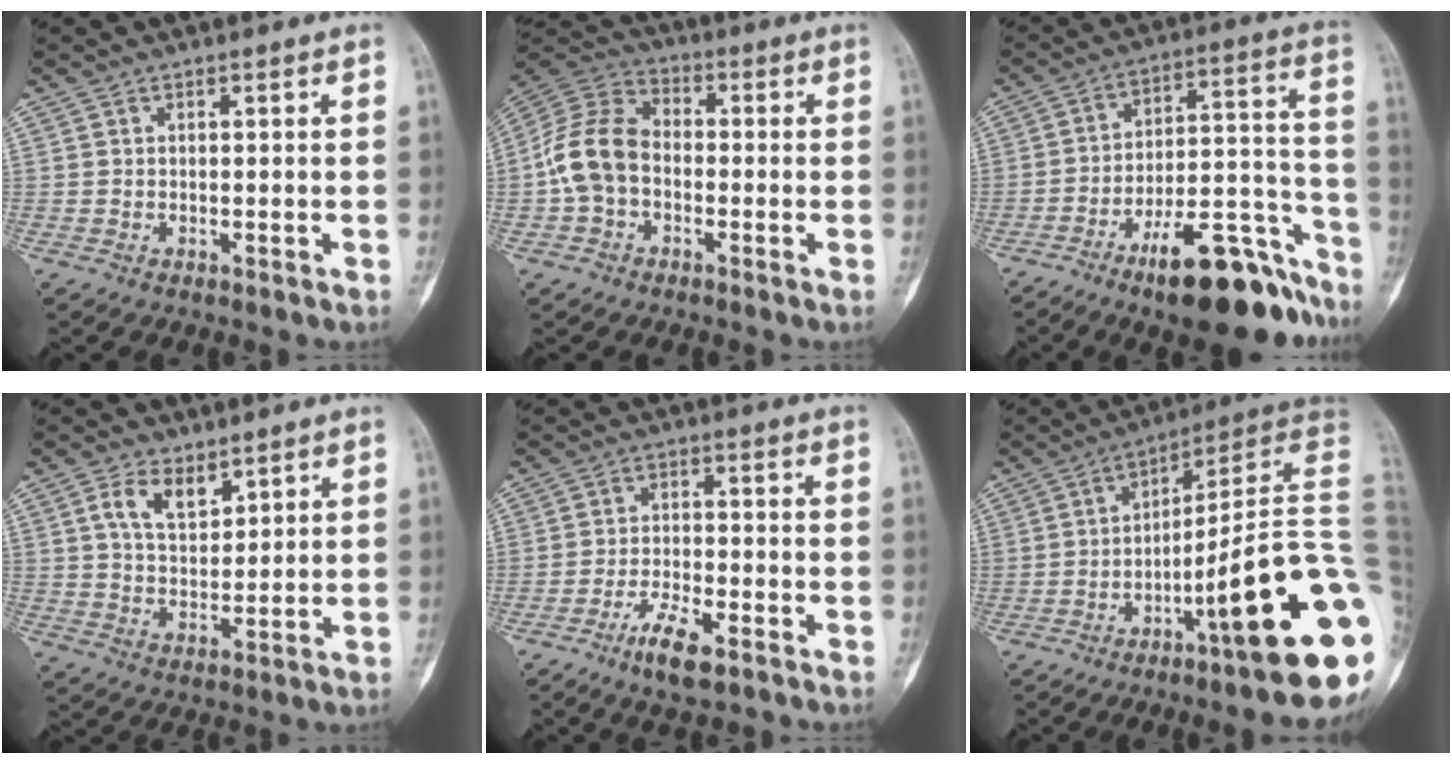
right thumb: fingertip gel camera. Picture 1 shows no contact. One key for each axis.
{"total": 11.1, "fx": -1.8, "fy": 8.2, "fz": 7.4, "tx": -0.141, "ty": 0.036, "tz": -0.048}
{"total": 20.5, "fx": -14.3, "fy": 6.8, "fz": 13.0, "tx": -0.123, "ty": 0.119, "tz": -0.222}
{"total": 7.0, "fx": 3.7, "fy": 4.0, "fz": 4.4, "tx": -0.059, "ty": -0.023, "tz": 0.071}
{"total": 7.0, "fx": -4.5, "fy": 2.1, "fz": 4.8, "tx": -0.090, "ty": 0.019, "tz": -0.082}
{"total": 24.6, "fx": -8.0, "fy": 3.3, "fz": 23.0, "tx": -0.248, "ty": 0.055, "tz": -0.114}